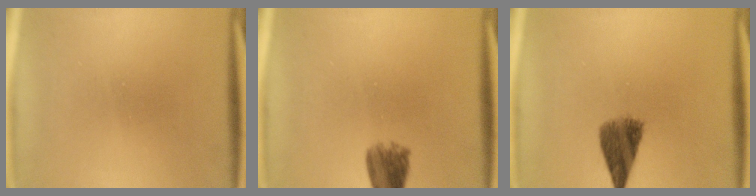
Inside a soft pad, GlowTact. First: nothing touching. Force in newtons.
{"total": 4.2}
{"total": 7.2}